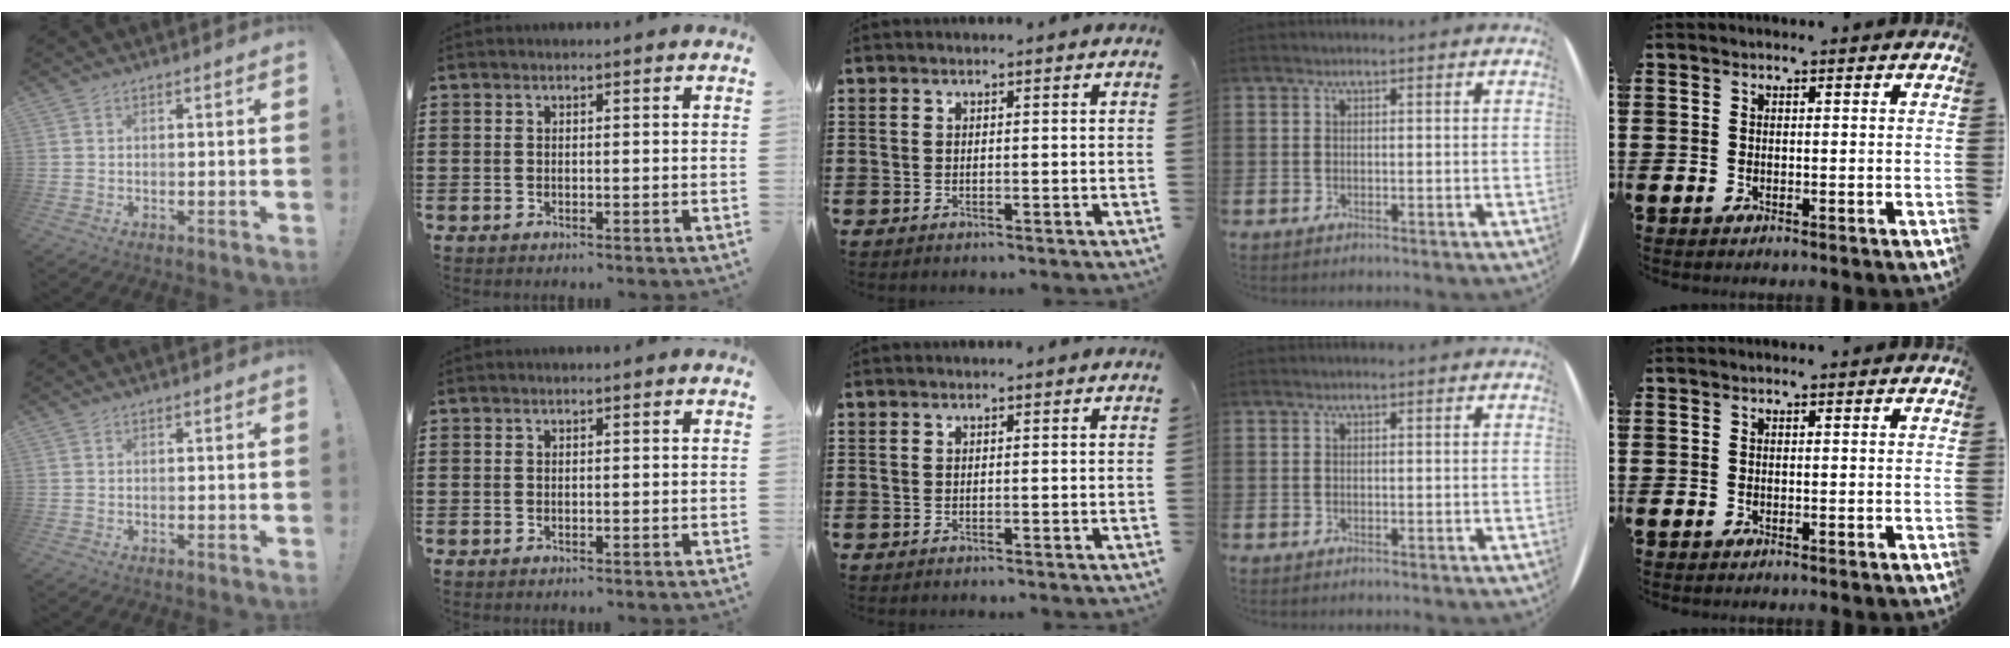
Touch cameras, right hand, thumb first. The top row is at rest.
{}